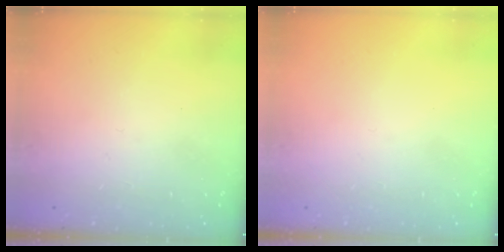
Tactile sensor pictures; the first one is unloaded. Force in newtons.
{"total": 0.0}